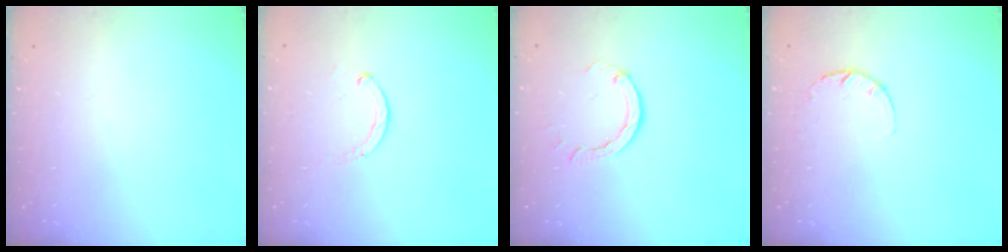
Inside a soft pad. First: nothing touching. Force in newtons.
{"total": 1.8, "press": 1.7, "slide": 0.5}
{"total": 2.7, "press": 2.7, "slide": 0.3}
{"total": 2.6, "press": 2.5, "slide": 0.4}